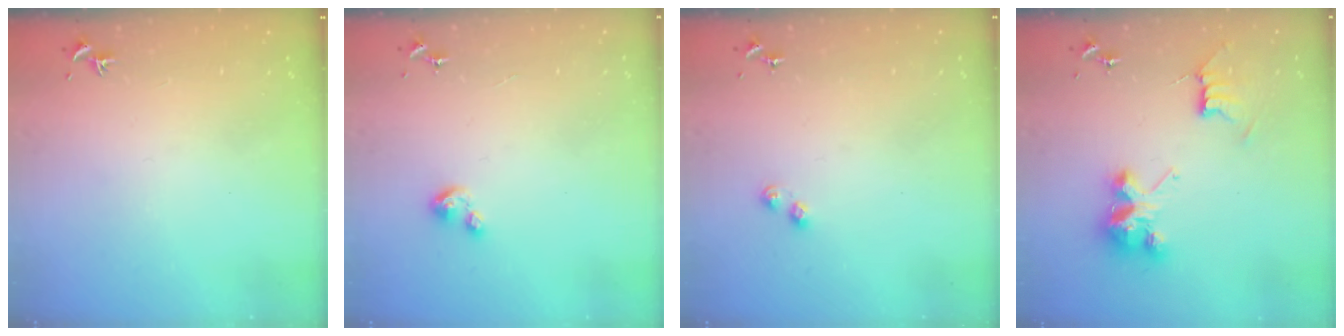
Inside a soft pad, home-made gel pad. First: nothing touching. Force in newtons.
{"total": 4.2, "press": 4.2, "slide": 0.4}
{"total": 3.4, "press": 3.4, "slide": 0.4}
{"total": 8.5, "press": 8.5, "slide": 0.4}